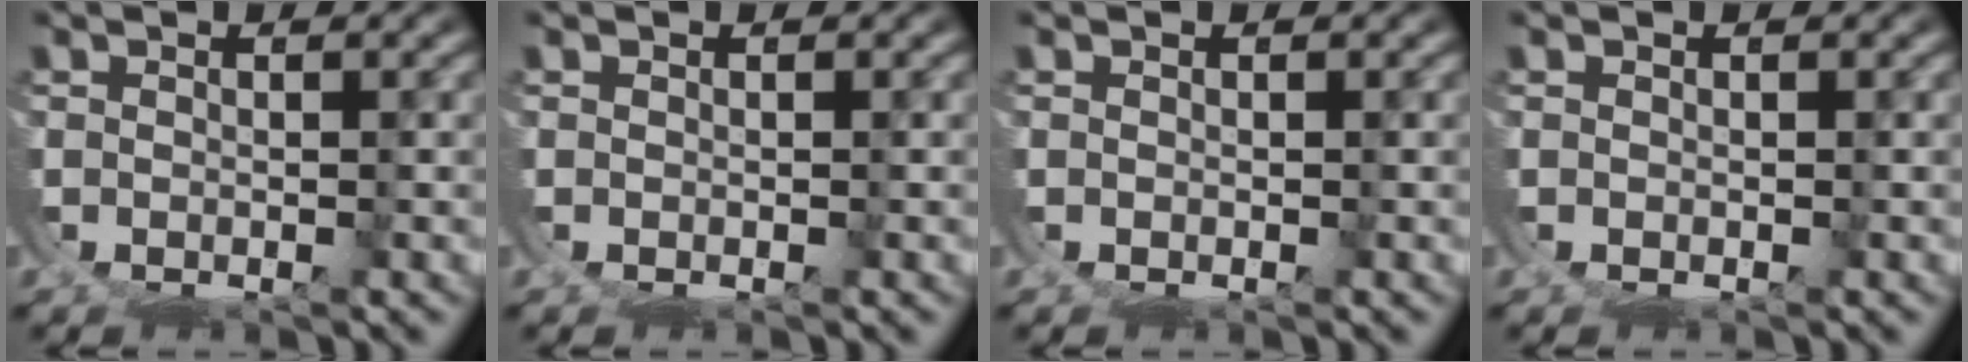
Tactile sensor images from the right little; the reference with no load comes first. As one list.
[{"total": 0.0}, {"total": 0.0}, {"total": 0.0}]